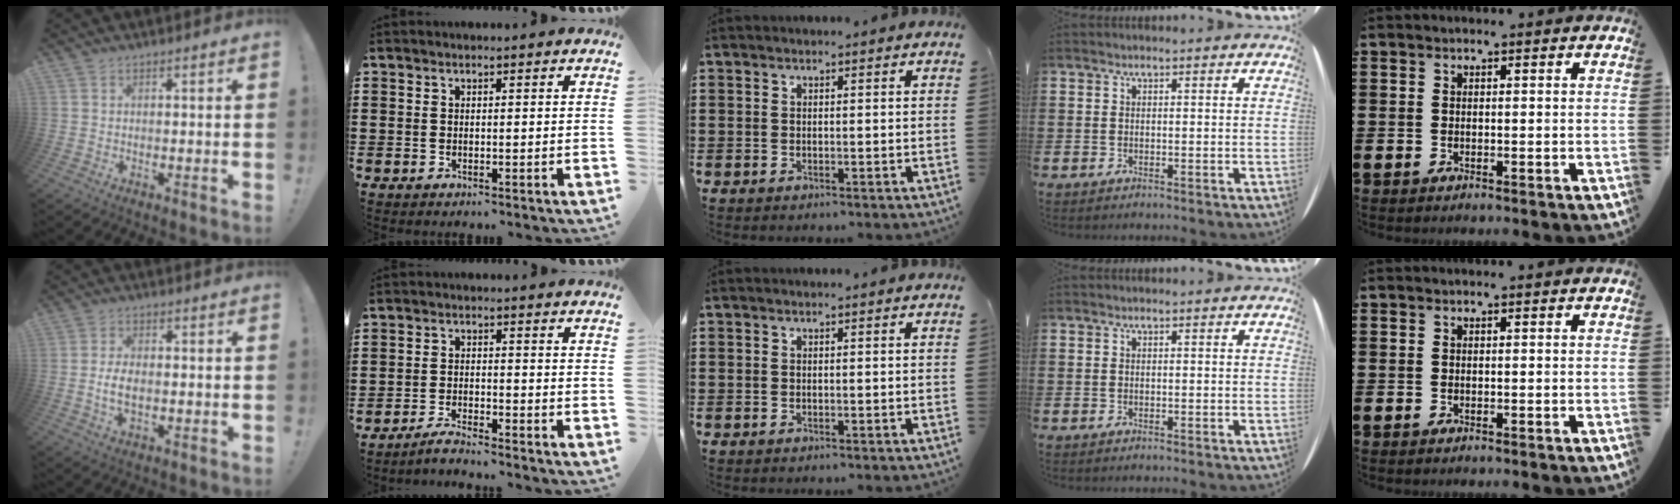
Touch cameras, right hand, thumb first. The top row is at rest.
{"thumb": {"total": 5.9, "force": [-1.1, 2.9, 5.0], "torque": [-0.092, -0.003, -0.021]}, "index": {"total": 2.9, "force": [-2.9, -0.2, 0.6], "torque": [-0.011, 0.005, -0.058]}}